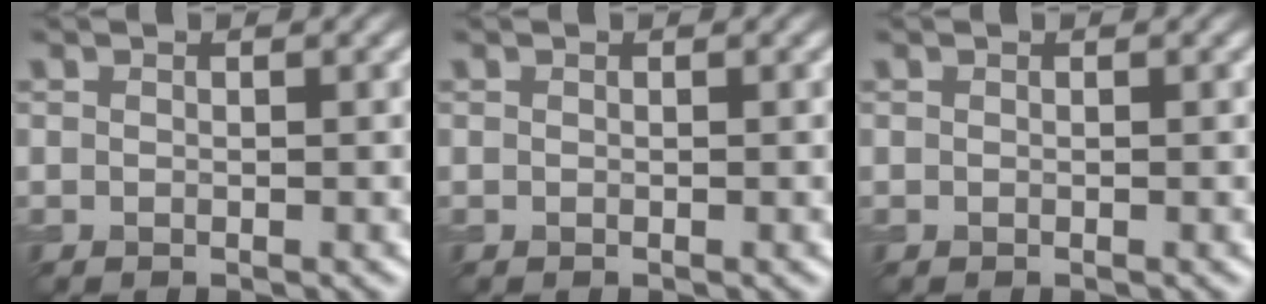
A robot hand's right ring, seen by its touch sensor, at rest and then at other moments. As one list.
[{"total": 0.0}, {"total": 0.0}]